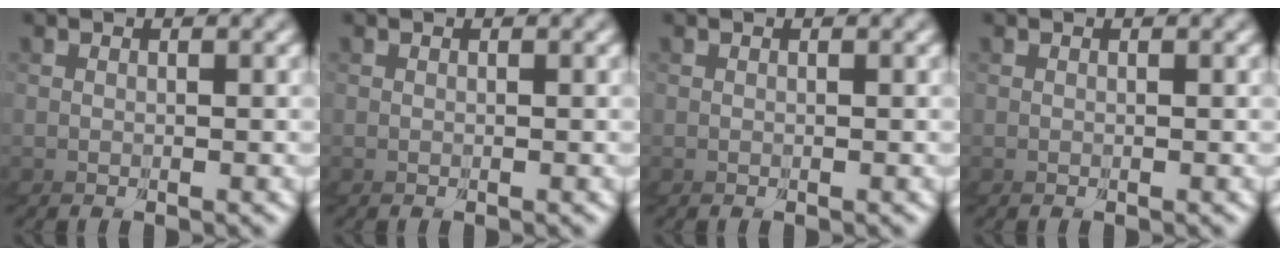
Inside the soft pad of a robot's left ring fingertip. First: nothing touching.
{"total": 0.0}
{"total": 0.0}
{"total": 0.0}